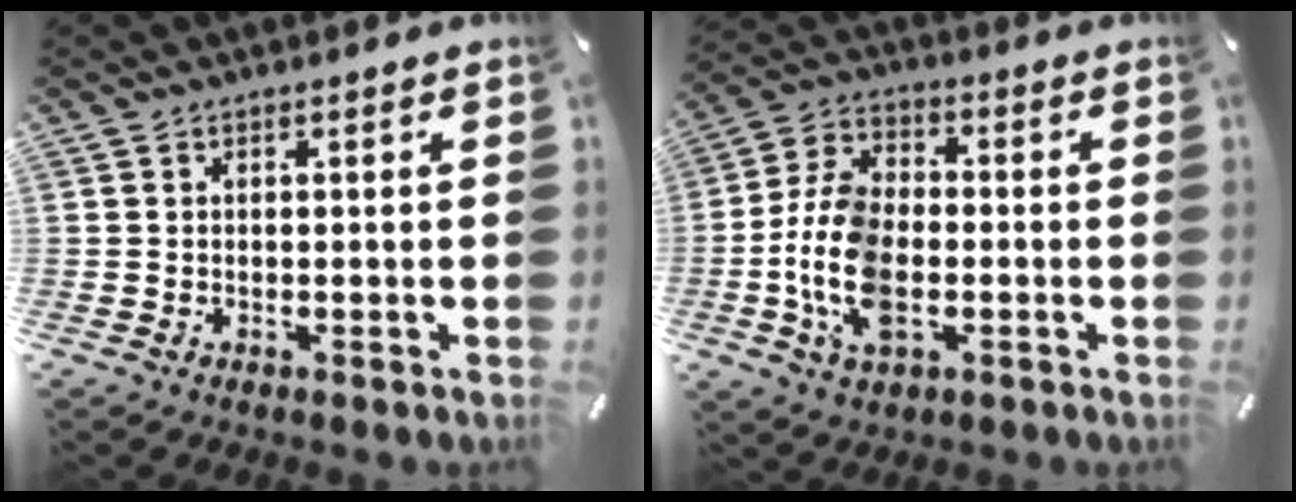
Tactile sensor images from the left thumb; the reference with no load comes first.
{"total": 12.4, "force": [-3.3, 7.8, 9.1], "torque": [-0.214, 0.000, -0.059]}